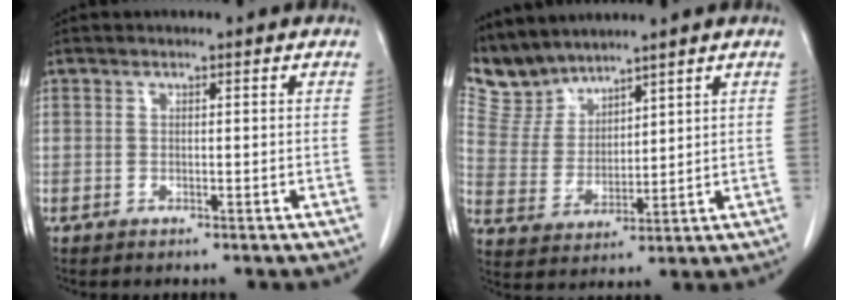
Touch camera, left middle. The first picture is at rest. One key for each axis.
{"total": 6.4, "fx": 6.3, "fy": 1.4, "fz": -0.2, "tx": -0.012, "ty": 0.008, "tz": 0.147}